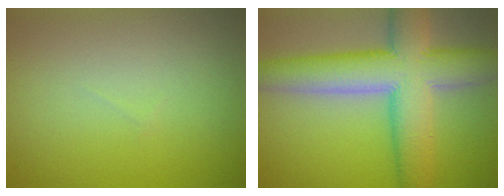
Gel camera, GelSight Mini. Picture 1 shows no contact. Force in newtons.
{"total": 10.0, "press": 10.0, "slide": 0.5}